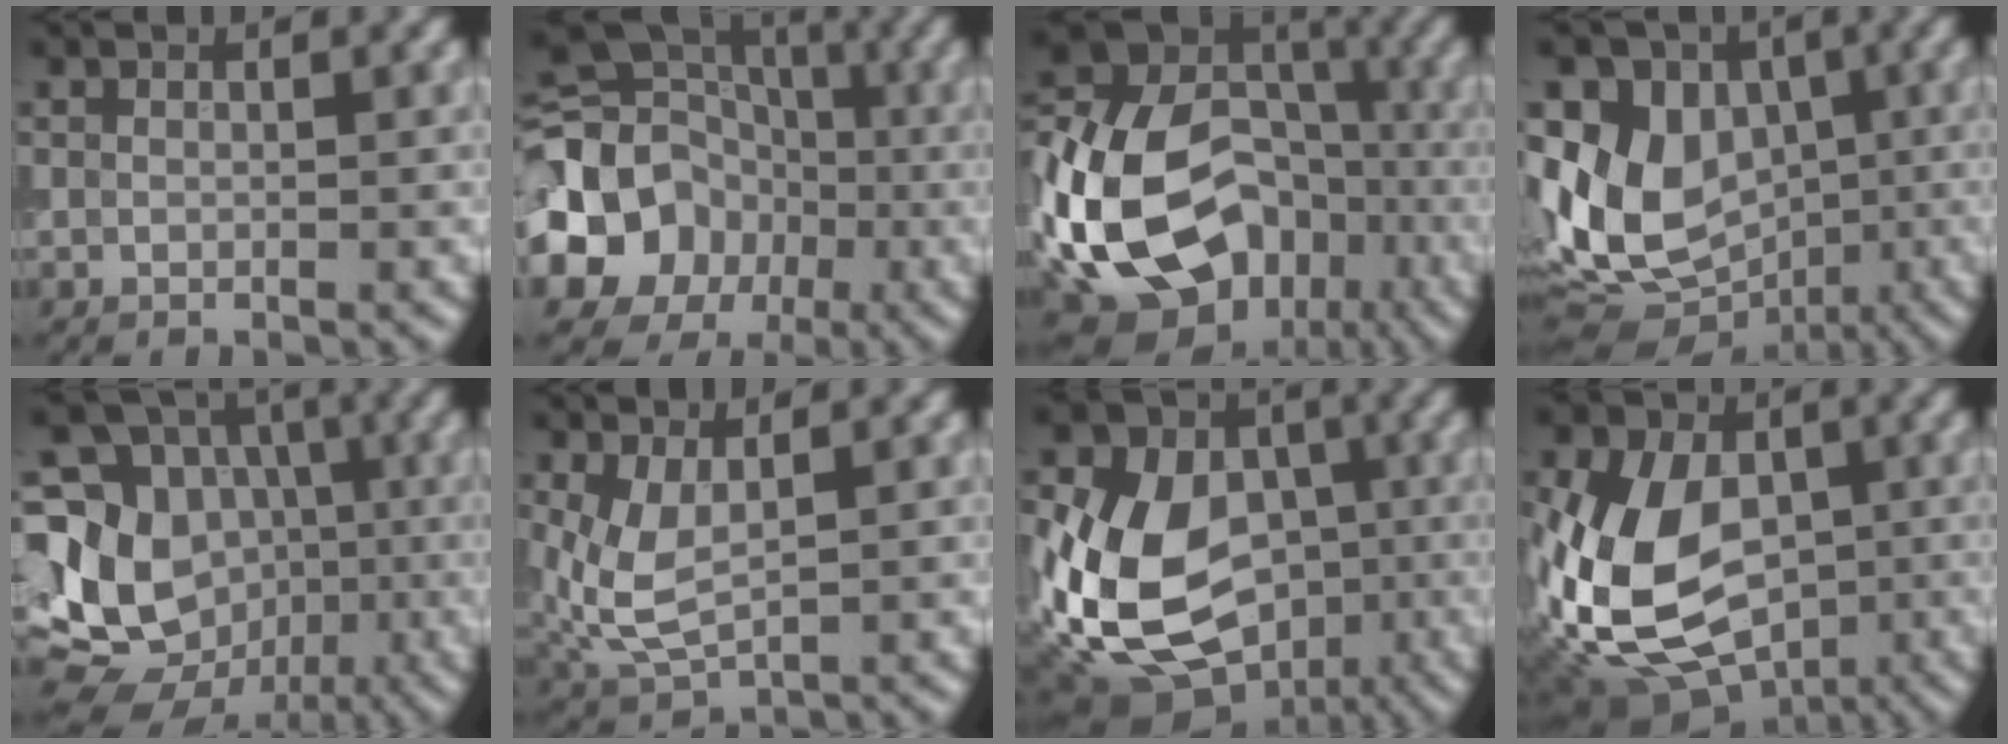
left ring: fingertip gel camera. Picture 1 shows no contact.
{"total": 17.8, "force": [-4.2, 16.1, 6.3], "torque": [-0.147, -0.018, -0.102]}
{"total": 20.1, "force": [-6.1, 14.9, 12.0], "torque": [-0.250, -0.005, -0.095]}
{"total": 11.4, "force": [-0.3, 8.8, 7.2], "torque": [-0.135, 0.010, -0.012]}
{"total": 14.9, "force": [-2.2, 12.7, 7.4], "torque": [-0.175, 0.012, -0.046]}
{"total": 4.3, "force": [0.6, 2.3, 3.6], "torque": [-0.098, -0.009, 0.016]}
{"total": 17.0, "force": [-3.0, 13.3, 10.2], "torque": [-0.203, -0.002, -0.068]}
{"total": 14.3, "force": [-2.3, 10.5, 9.5], "torque": [-0.192, -0.007, -0.035]}